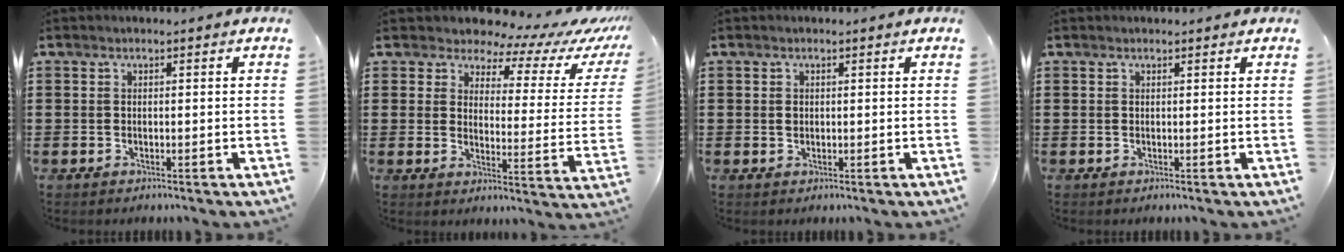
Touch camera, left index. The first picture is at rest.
{"total": 5.9, "force": [5.2, 2.1, 1.7], "torque": [-0.050, -0.040, 0.086]}
{"total": 0.9, "force": [0.2, 0.8, 0.4], "torque": [-0.011, 0.004, 0.003]}
{"total": 0.0}